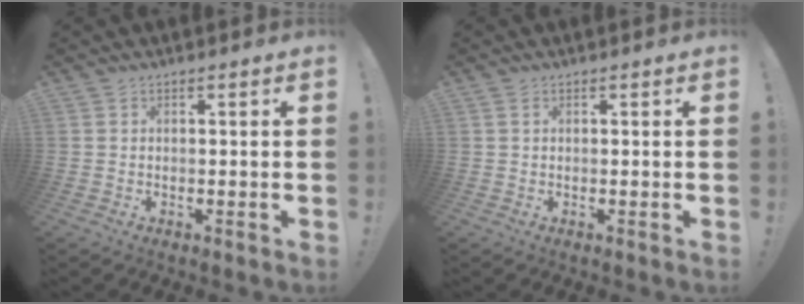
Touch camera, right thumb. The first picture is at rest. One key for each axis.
{"total": 0.8, "fx": 0.4, "fy": 0.3, "fz": 0.5, "tx": -0.008, "ty": 0.000, "tz": 0.007}